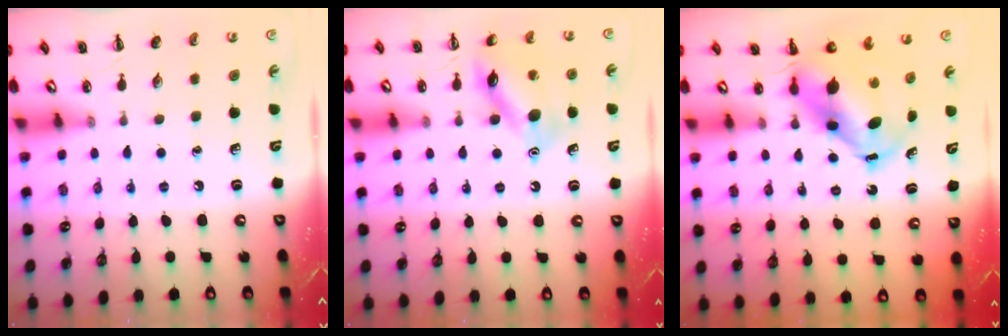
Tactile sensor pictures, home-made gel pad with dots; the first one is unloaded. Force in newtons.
{"total": 13.2, "press": 13.2, "slide": 1.3}
{"total": 7.2, "press": 6.8, "slide": 2.4}